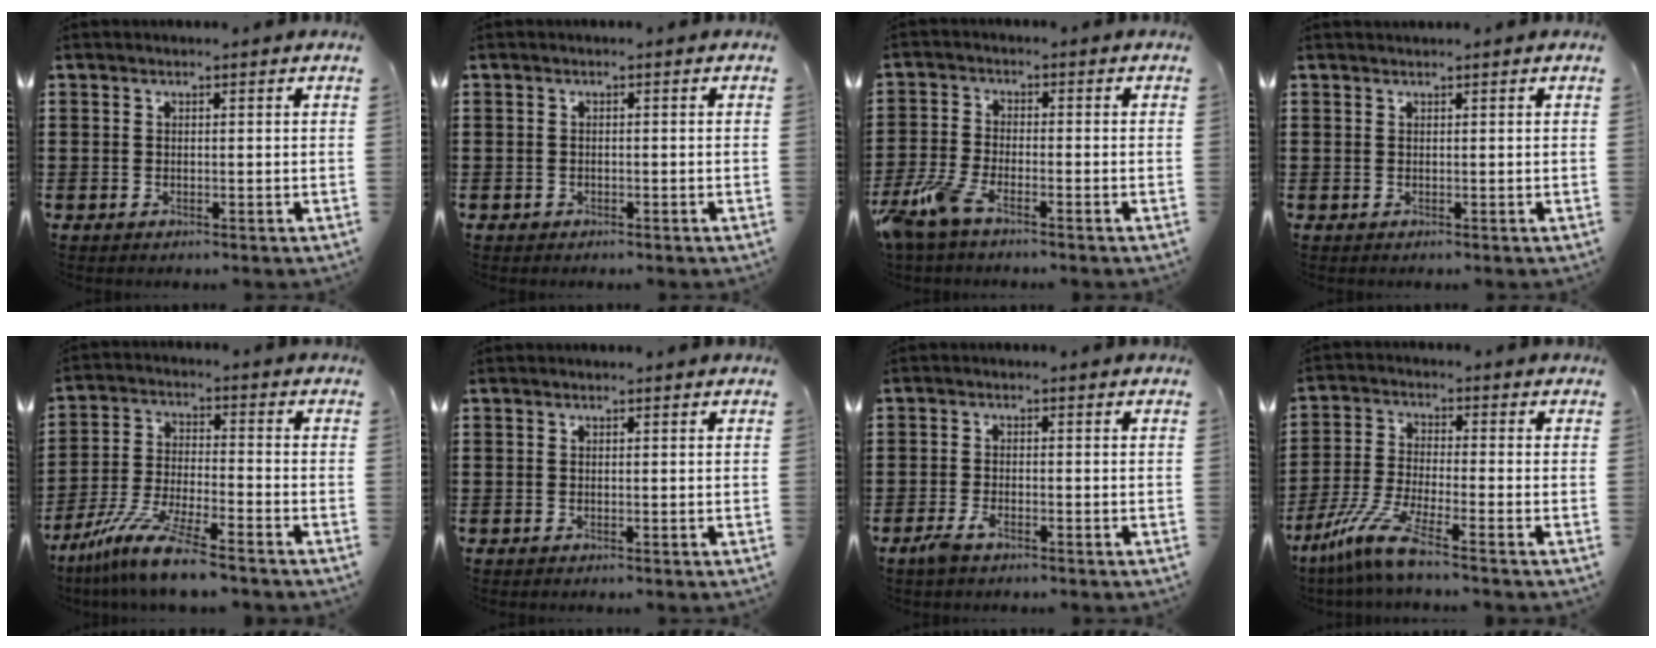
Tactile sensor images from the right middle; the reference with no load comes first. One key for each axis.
{"total": 0.5, "fx": -0.4, "fy": 0.3, "fz": 0.0, "tx": -0.001, "ty": 0.003, "tz": -0.010}
{"total": 5.4, "fx": -4.0, "fy": 1.4, "fz": 3.3, "tx": -0.103, "ty": -0.015, "tz": -0.085}
{"total": 0.5, "fx": 0.5, "fy": 0.0, "fz": 0.0, "tx": -0.001, "ty": 0.001, "tz": 0.010}
{"total": 9.7, "fx": -8.0, "fy": 0.1, "fz": 5.4, "tx": -0.117, "ty": -0.004, "tz": -0.161}
{"total": 0.0}
{"total": 2.7, "fx": -1.7, "fy": 0.8, "fz": 1.9, "tx": -0.047, "ty": -0.001, "tz": -0.036}
{"total": 8.0, "fx": -5.6, "fy": 0.5, "fz": 5.7, "tx": -0.141, "ty": -0.024, "tz": -0.115}